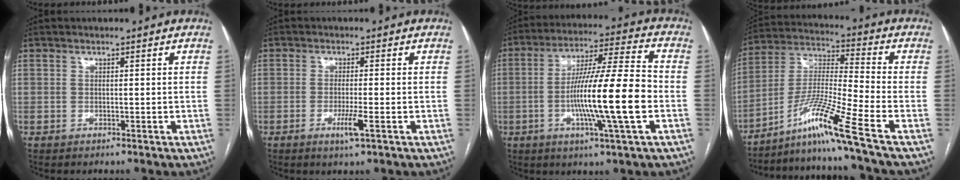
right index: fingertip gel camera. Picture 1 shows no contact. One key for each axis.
{"total": 3.3, "fx": -1.4, "fy": -0.2, "fz": 3.0, "tx": -0.058, "ty": -0.008, "tz": -0.026}
{"total": 15.8, "fx": -3.4, "fy": -0.2, "fz": 15.4, "tx": -0.269, "ty": -0.003, "tz": -0.065}
{"total": 13.0, "fx": -8.4, "fy": -2.9, "fz": 9.5, "tx": -0.196, "ty": -0.011, "tz": -0.152}